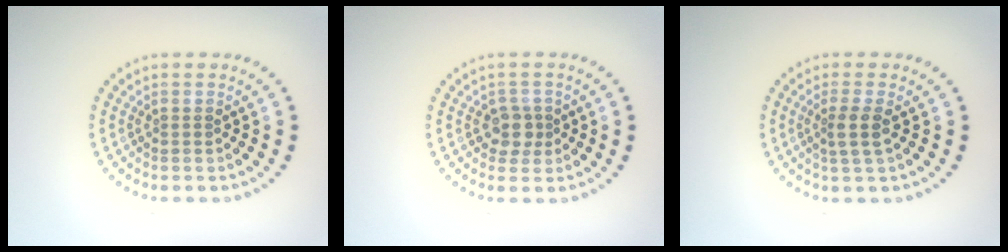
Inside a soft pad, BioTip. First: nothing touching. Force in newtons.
{"total": 2.0, "press": 1.7, "slide": 1.0}
{"total": 1.9, "press": 1.6, "slide": 1.1}